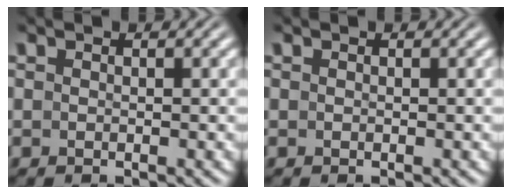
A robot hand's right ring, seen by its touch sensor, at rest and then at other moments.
{"total": 0.0}